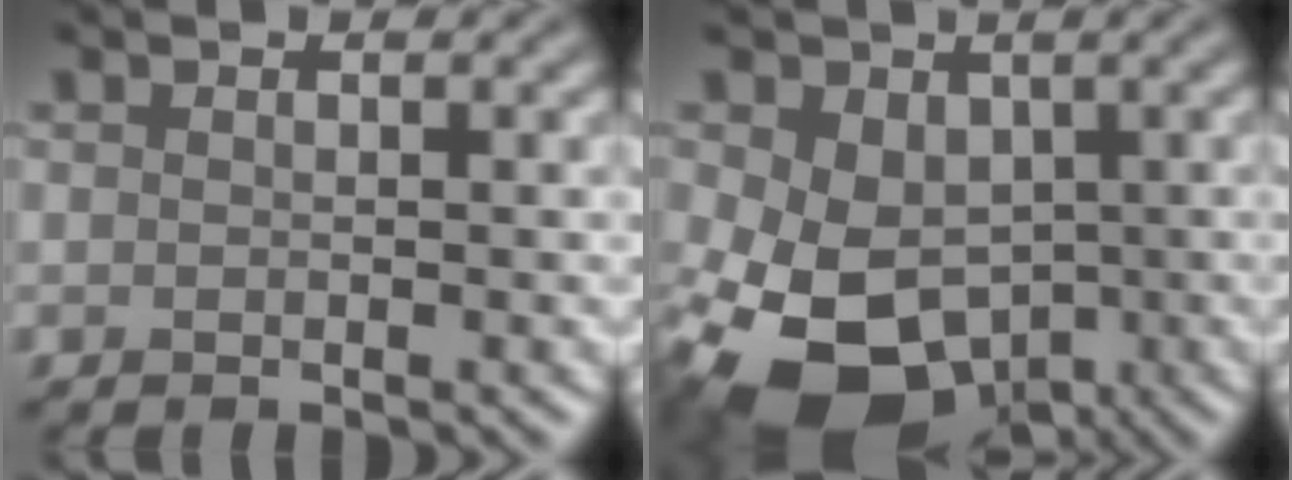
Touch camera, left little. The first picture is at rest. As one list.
[{"total": 11.1, "force": [-3.5, 7.9, 6.8], "torque": [-0.124, -0.039, -0.050]}]